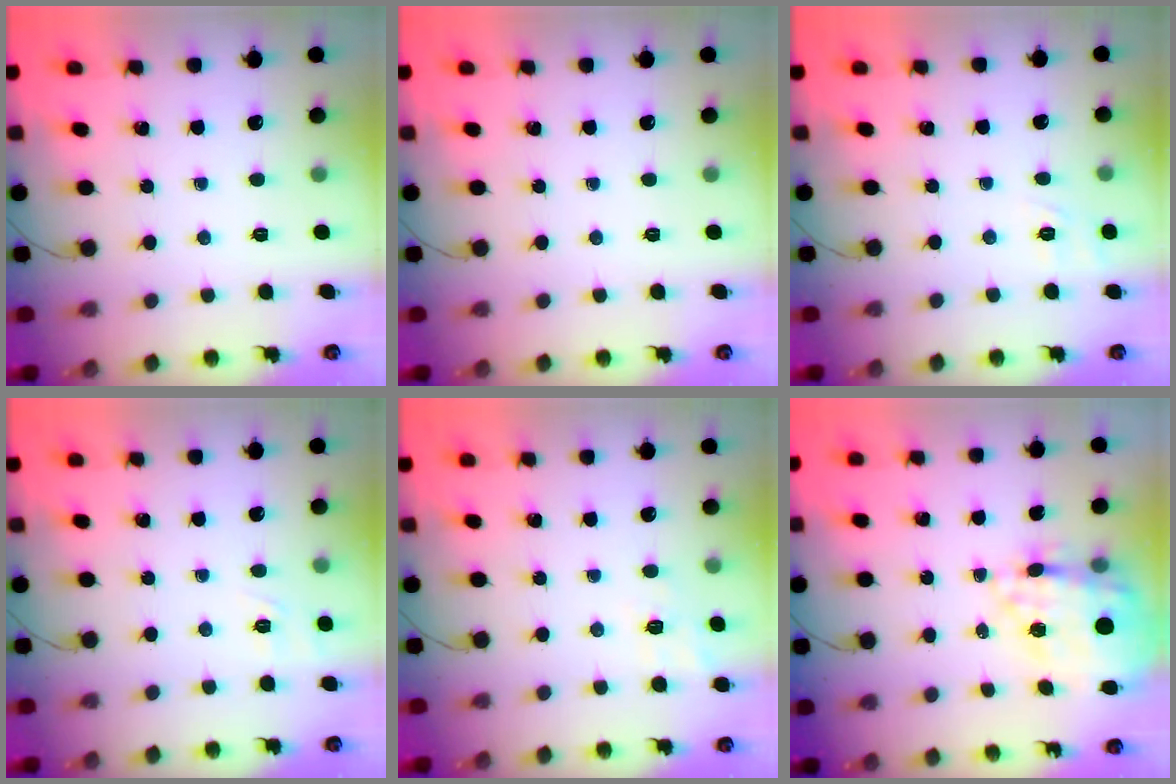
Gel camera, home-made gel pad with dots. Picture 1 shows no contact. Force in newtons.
{"total": 0.0}
{"total": 2.0, "press": 0.9, "slide": 1.8}
{"total": 1.6, "press": 0.2, "slide": 1.6}
{"total": 8.5, "press": 8.2, "slide": 2.2}
{"total": 20.1, "press": 19.7, "slide": 4.1}